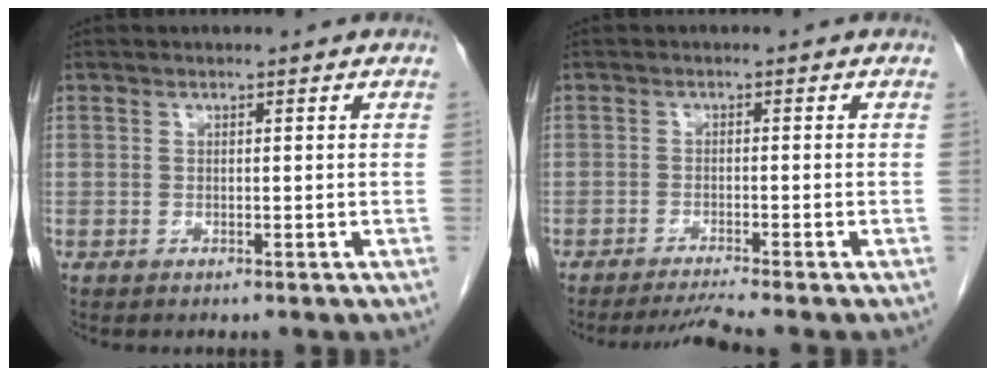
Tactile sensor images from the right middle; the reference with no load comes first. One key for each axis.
{"total": 3.4, "fx": -2.8, "fy": -1.7, "fz": 0.7, "tx": -0.024, "ty": -0.019, "tz": -0.052}